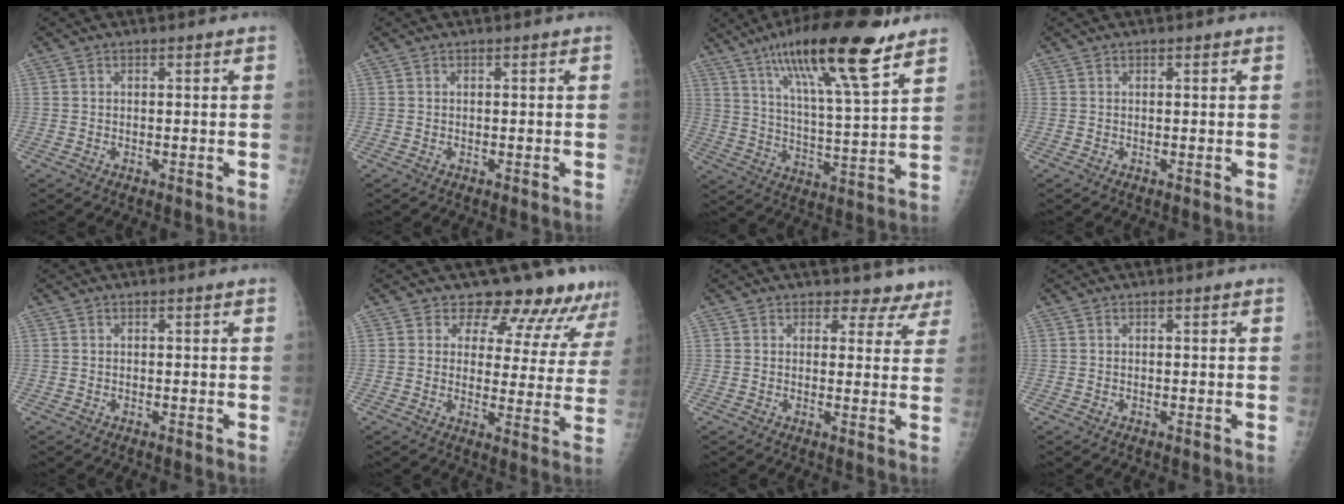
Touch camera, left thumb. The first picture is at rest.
{"total": 0.0}
{"total": 20.4, "force": [12.9, 3.7, 15.3], "torque": [-0.243, -0.048, 0.216]}
{"total": 0.0}
{"total": 0.0}
{"total": 13.3, "force": [11.9, 5.5, 2.6], "torque": [0.020, -0.073, 0.126]}
{"total": 6.2, "force": [5.2, 3.4, 0.1], "torque": [0.040, -0.028, 0.042]}
{"total": 0.0}